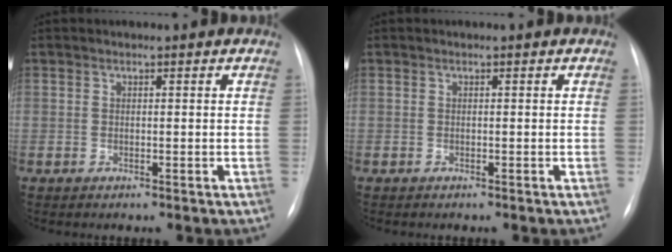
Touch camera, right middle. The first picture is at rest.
{"total": 0.0}